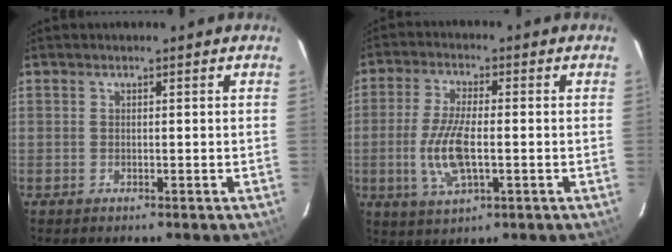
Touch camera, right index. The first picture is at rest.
{"total": 9.6, "force": [-1.8, 3.3, 8.8], "torque": [-0.186, -0.007, -0.034]}